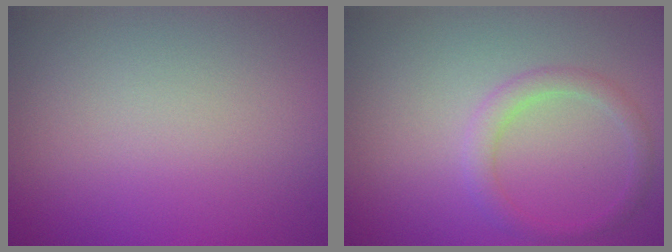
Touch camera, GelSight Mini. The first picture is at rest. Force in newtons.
{"total": 2.0, "press": 2.0, "slide": 0.1}